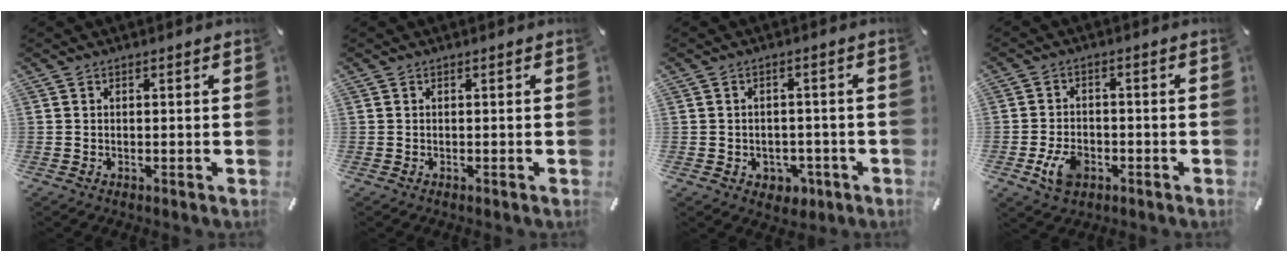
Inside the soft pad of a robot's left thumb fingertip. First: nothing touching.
{"total": 0.0}
{"total": 4.2, "force": [-0.9, 3.7, 1.6], "torque": [-0.014, 0.002, -0.017]}
{"total": 7.1, "force": [-2.7, 5.0, 4.3], "torque": [-0.090, 0.005, -0.051]}